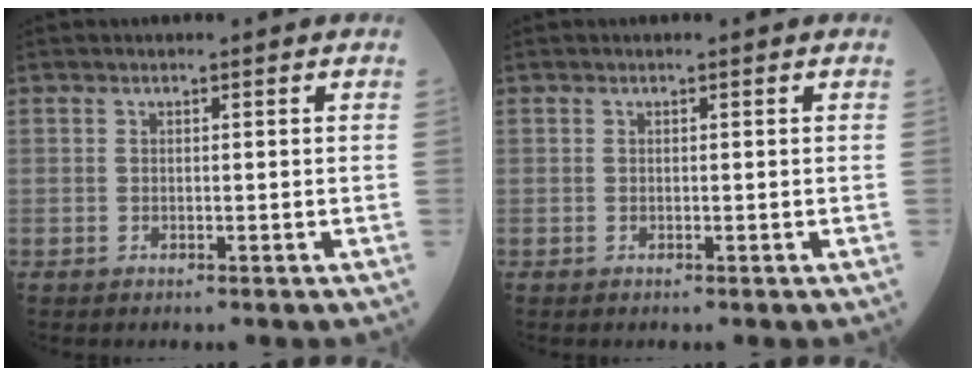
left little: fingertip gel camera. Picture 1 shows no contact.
{"total": 0.0}